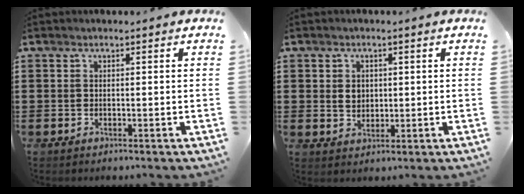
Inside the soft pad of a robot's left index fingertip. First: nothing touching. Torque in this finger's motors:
{"motor_torque": [0.62, 0.47, 0.30, 0.05]}